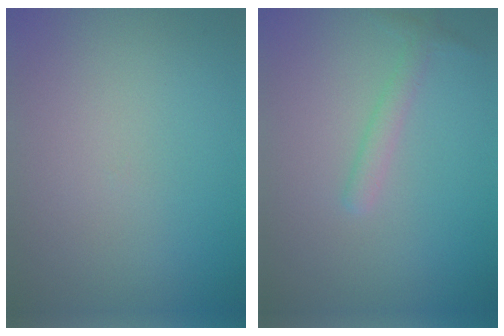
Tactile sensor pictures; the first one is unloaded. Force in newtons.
{"total": 1.5, "press": 1.5, "slide": 0.1}